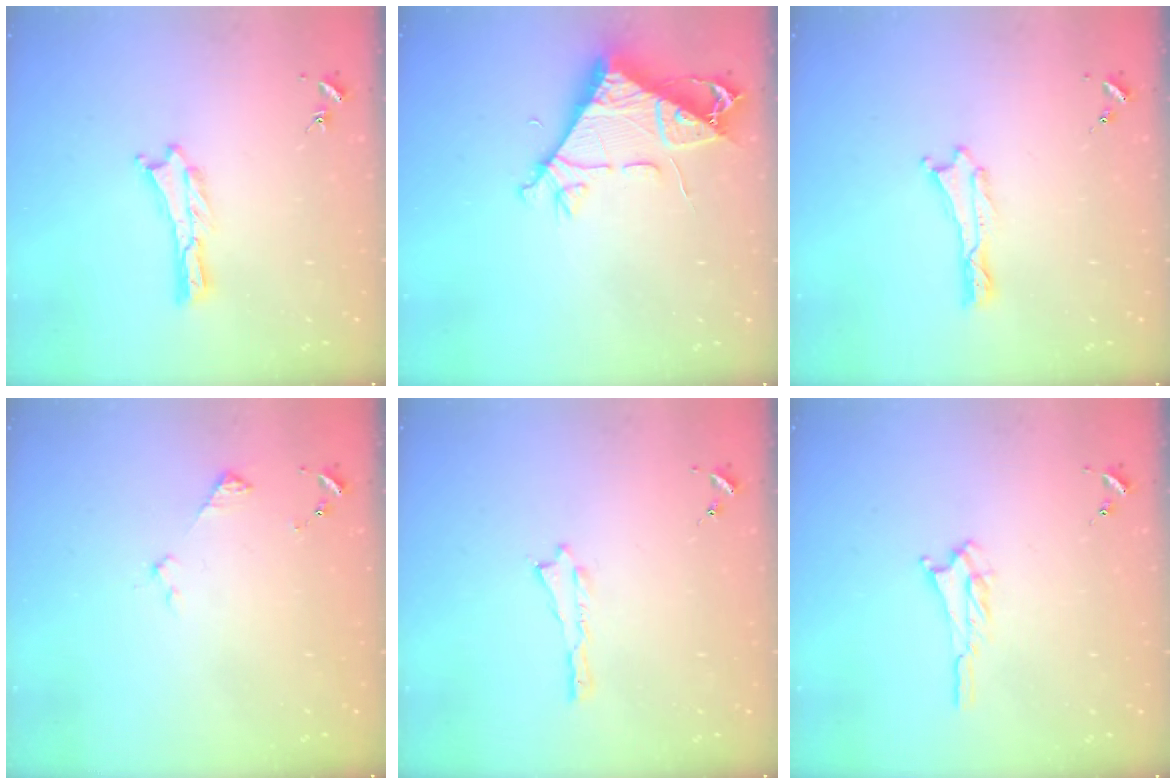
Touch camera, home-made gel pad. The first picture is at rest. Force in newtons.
{"total": 7.3, "press": 7.3, "slide": 0.7}
{"total": 0.0}
{"total": 2.9, "press": 2.9, "slide": 0.3}
{"total": 0.0}
{"total": 1.7, "press": 1.6, "slide": 0.3}